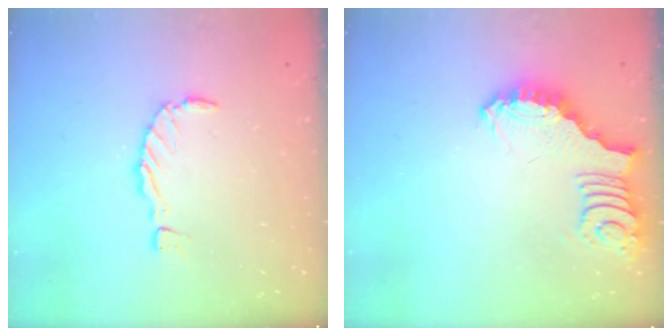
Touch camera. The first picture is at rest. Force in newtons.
{"total": 3.4, "press": 3.3, "slide": 0.8}